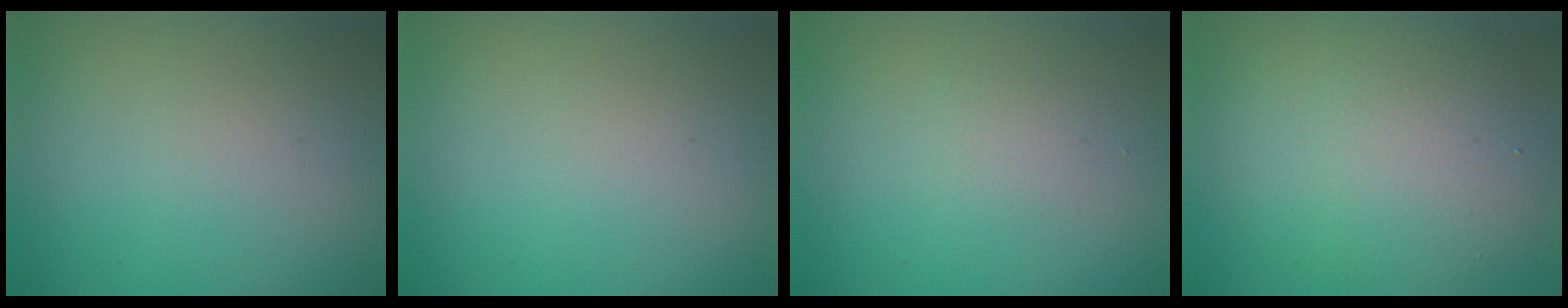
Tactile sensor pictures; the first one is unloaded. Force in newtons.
{"total": 0.0}
{"total": 2.6, "press": 2.6, "slide": 0.3}
{"total": 7.8, "press": 7.8, "slide": 0.2}